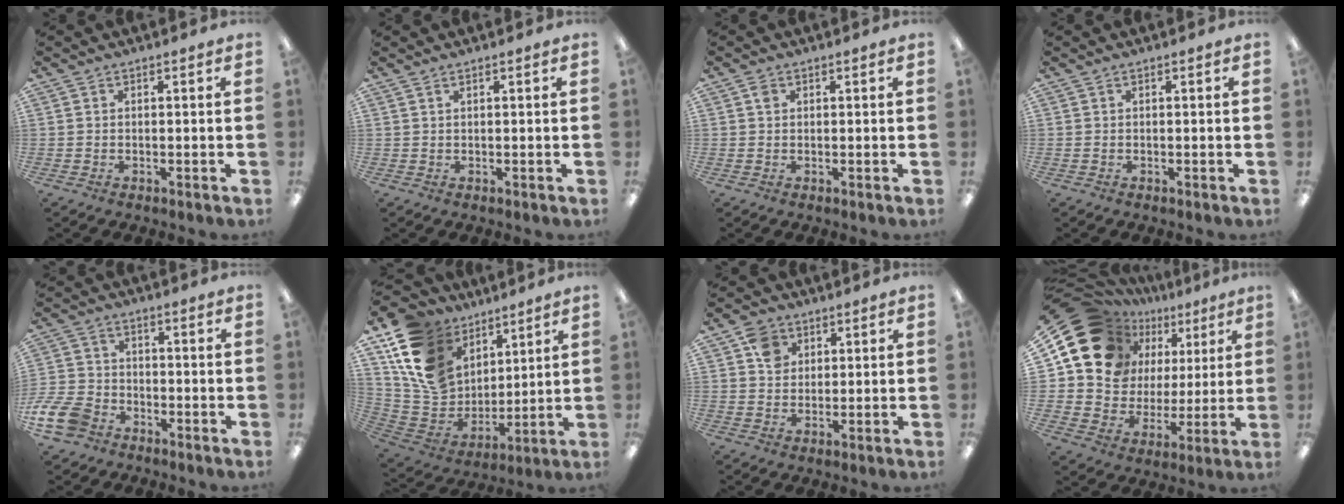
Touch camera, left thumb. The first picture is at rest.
{"total": 0.6, "force": [0.5, 0.1, 0.4], "torque": [-0.010, 0.002, 0.008]}
{"total": 1.2, "force": [0.4, 0.9, 0.6], "torque": [-0.012, 0.005, 0.008]}
{"total": 0.0}
{"total": 9.6, "force": [-5.6, 6.4, 4.5], "torque": [-0.111, 0.031, -0.106]}
{"total": 16.7, "force": [8.7, 12.4, 7.1], "torque": [-0.151, -0.045, 0.172]}
{"total": 5.5, "force": [2.4, 4.6, 1.9], "torque": [-0.027, 0.001, 0.041]}
{"total": 20.2, "force": [10.1, 15.6, 7.9], "torque": [-0.138, -0.058, 0.210]}